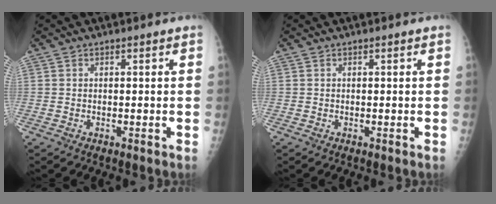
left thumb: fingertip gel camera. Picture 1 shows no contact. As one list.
[{"total": 0.0}]